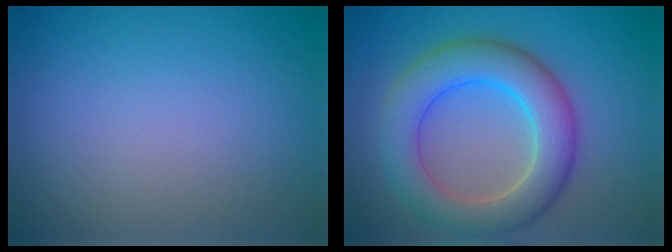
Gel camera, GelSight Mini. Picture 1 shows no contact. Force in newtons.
{"total": 7.1, "press": 7.1, "slide": 0.3}